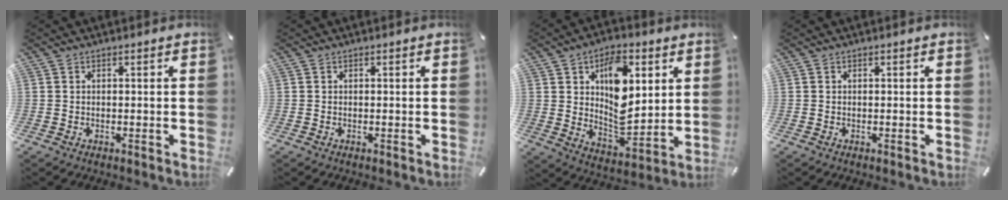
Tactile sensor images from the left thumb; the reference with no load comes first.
{"total": 0.0}
{"total": 14.0, "force": [4.6, 8.9, 9.8], "torque": [-0.146, -0.018, 0.079]}
{"total": 0.0}